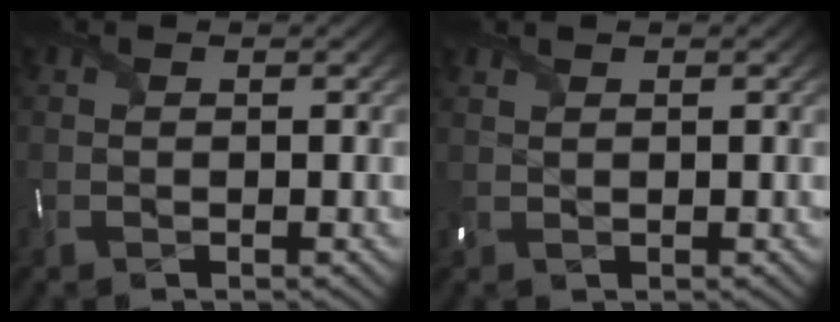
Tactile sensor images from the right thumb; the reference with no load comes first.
{"total": 0.9, "force": [0.9, 0.1, 0.0], "torque": [-0.006, 0.005, 0.020]}